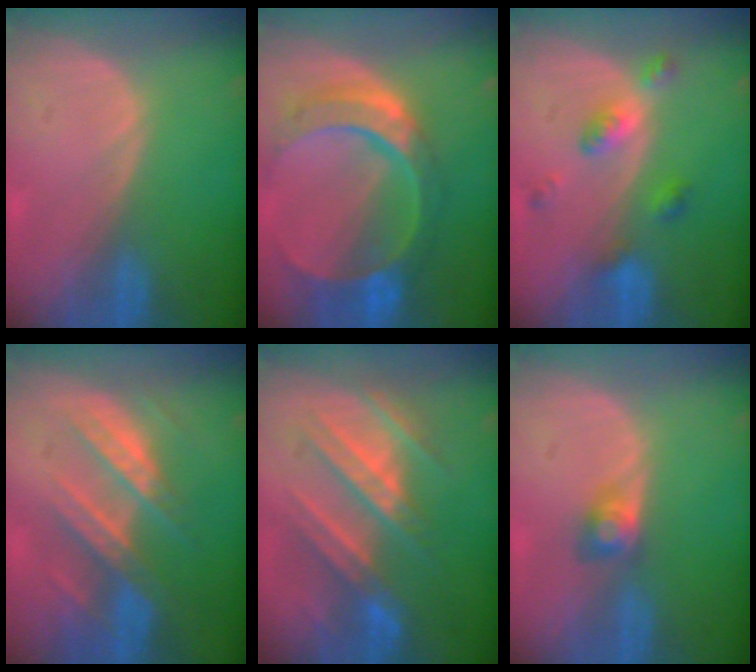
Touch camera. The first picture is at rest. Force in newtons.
{"total": 11.1, "press": 9.4, "slide": 6.0}
{"total": 5.2, "press": 4.7, "slide": 2.3}
{"total": 8.9, "press": 7.9, "slide": 4.1}
{"total": 8.9, "press": 8.9, "slide": 0.6}
{"total": 2.6, "press": 2.5, "slide": 0.7}